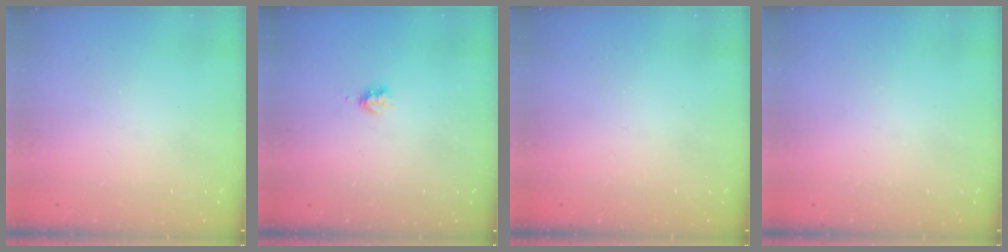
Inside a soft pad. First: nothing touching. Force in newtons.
{"total": 2.9, "press": 2.8, "slide": 0.5}
{"total": 0.0}
{"total": 0.0}